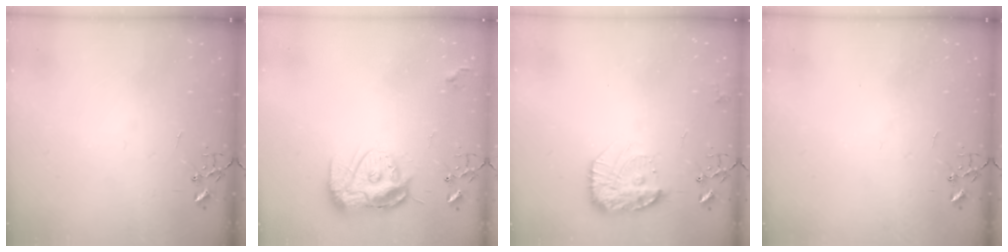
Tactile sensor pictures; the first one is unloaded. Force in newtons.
{"total": 12.4, "press": 12.4, "slide": 1.4}
{"total": 16.1, "press": 16.0, "slide": 1.4}
{"total": 0.0}